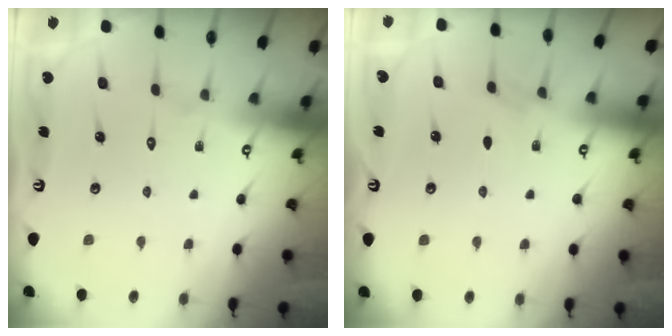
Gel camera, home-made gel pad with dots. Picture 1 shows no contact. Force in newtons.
{"total": 2.3, "press": 2.3, "slide": 0.4}